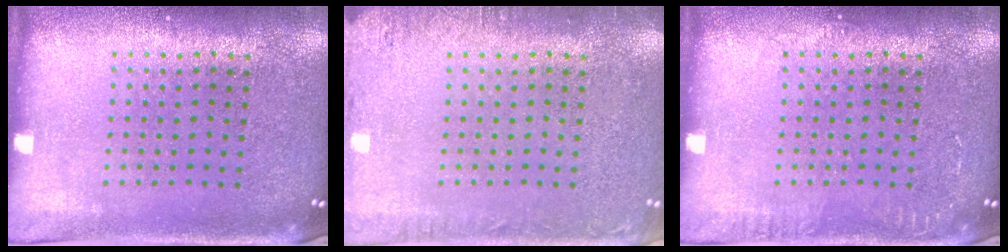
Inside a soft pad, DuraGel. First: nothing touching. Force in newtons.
{"total": 1.9, "press": 1.9, "slide": 0.2}
{"total": 1.0, "press": 0.9, "slide": 0.1}